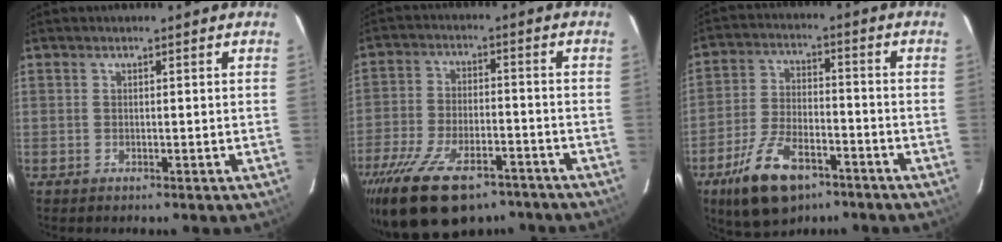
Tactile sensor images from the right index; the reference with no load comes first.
{"total": 20.2, "force": [-14.3, 8.9, 11.2], "torque": [-0.235, -0.035, -0.231]}
{"total": 13.9, "force": [-8.6, 6.5, 8.7], "torque": [-0.187, -0.012, -0.152]}